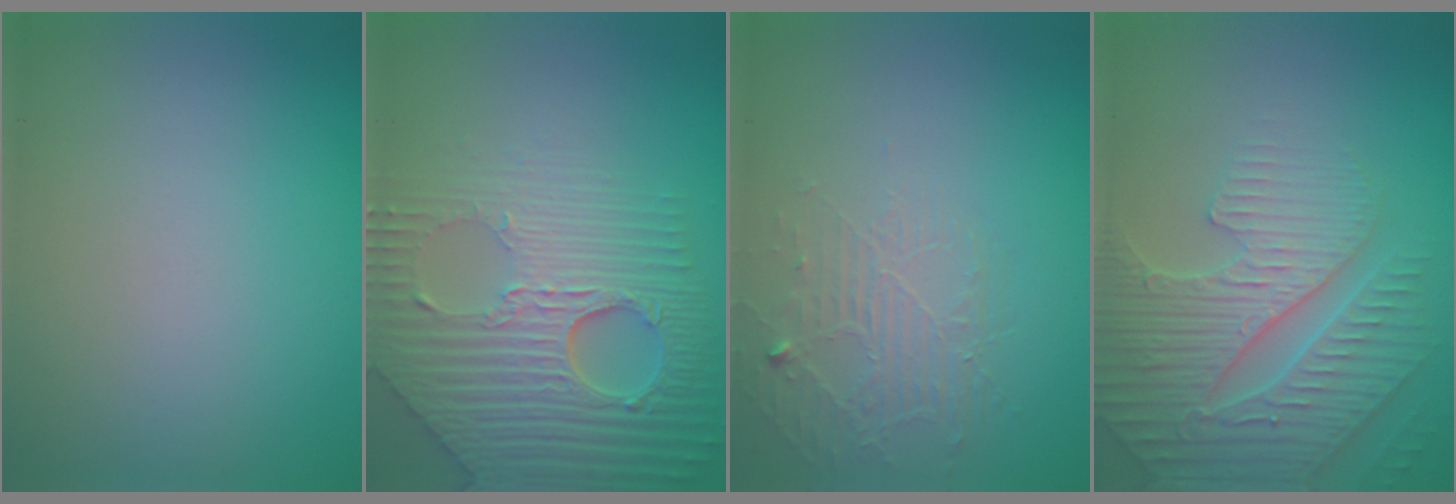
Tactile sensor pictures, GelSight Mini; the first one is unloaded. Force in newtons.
{"total": 8.4, "press": 5.9, "slide": 6.0}
{"total": 1.8, "press": 0.8, "slide": 1.6}
{"total": 5.0, "press": 4.8, "slide": 1.2}